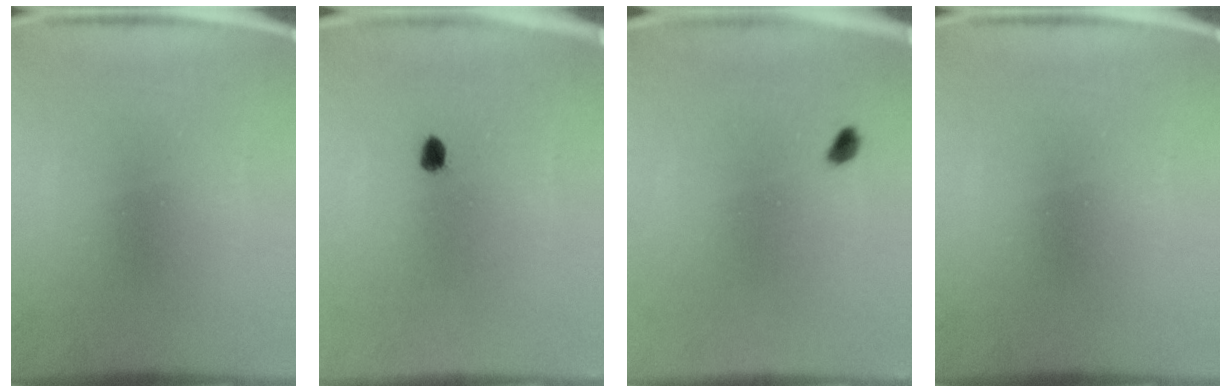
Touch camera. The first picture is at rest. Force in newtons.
{"total": 1.5}
{"total": 1.4}
{"total": 0.0}